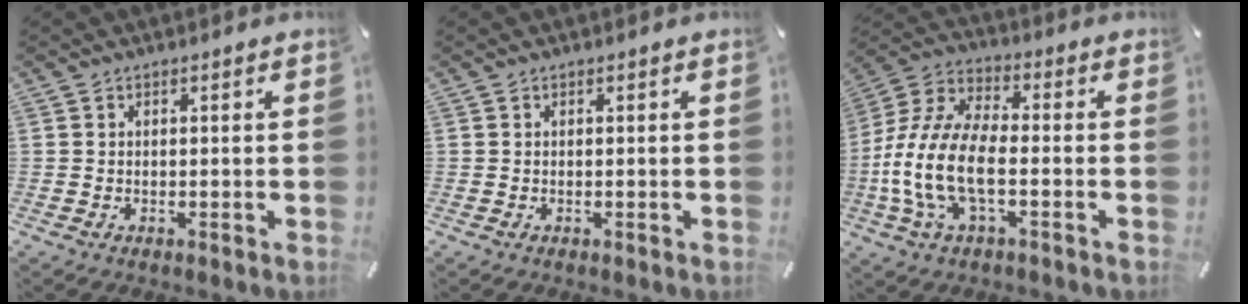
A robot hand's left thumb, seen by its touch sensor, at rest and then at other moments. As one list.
[{"total": 0.0}, {"total": 14.0, "force": [-4.3, 6.9, 11.4], "torque": [-0.265, -0.006, -0.084]}]